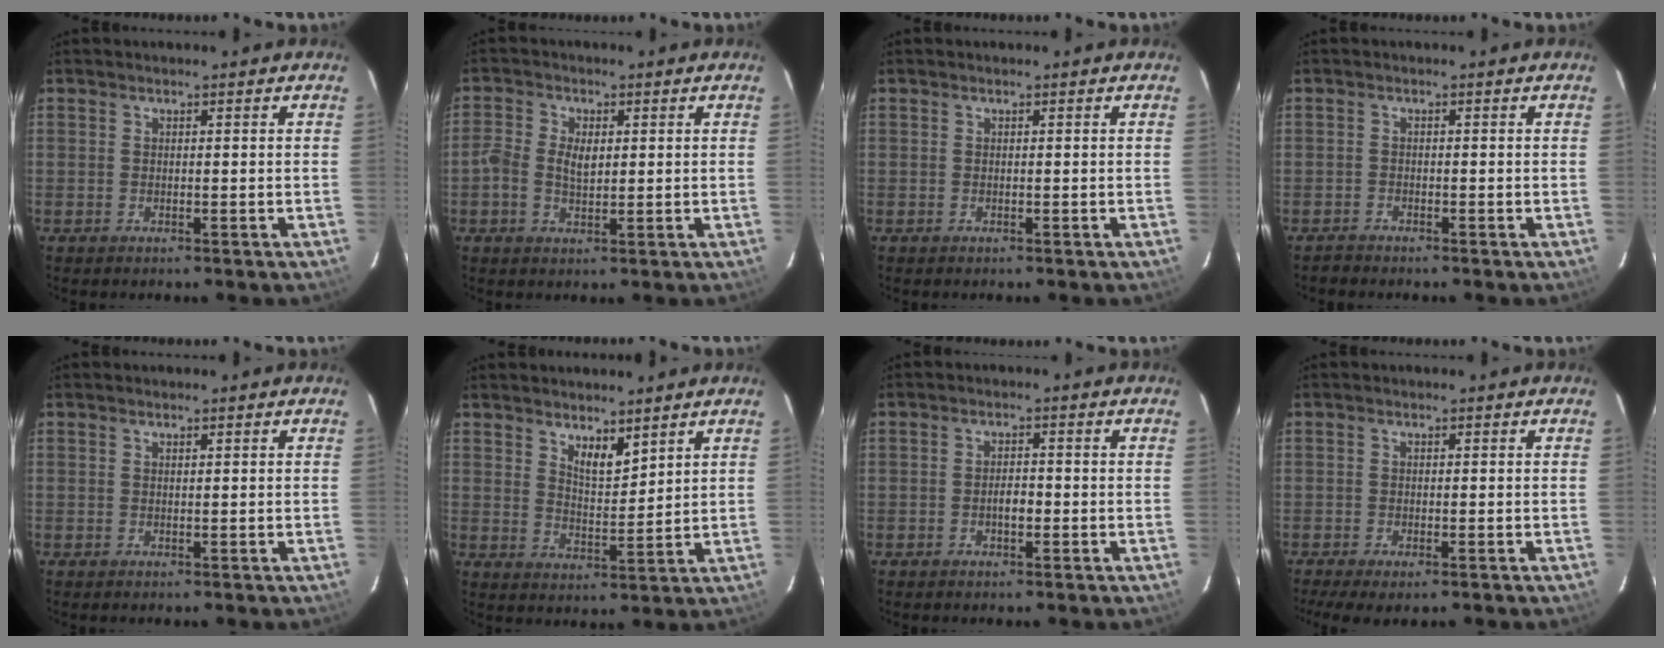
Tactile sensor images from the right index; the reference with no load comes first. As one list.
[{"total": 4.3, "force": [0.0, 2.6, 3.4], "torque": [-0.072, 0.005, -0.005]}, {"total": 0.0}, {"total": 1.3, "force": [-1.3, 0.2, -0.1], "torque": [-0.003, 0.000, -0.023]}, {"total": 0.0}, {"total": 5.2, "force": [4.0, 1.7, 2.9], "torque": [-0.044, -0.002, 0.070]}, {"total": 2.2, "force": [-0.8, 1.1, 1.7], "torque": [-0.032, 0.002, -0.013]}, {"total": 4.8, "force": [-3.1, 1.5, 3.3], "torque": [-0.075, -0.021, -0.051]}]